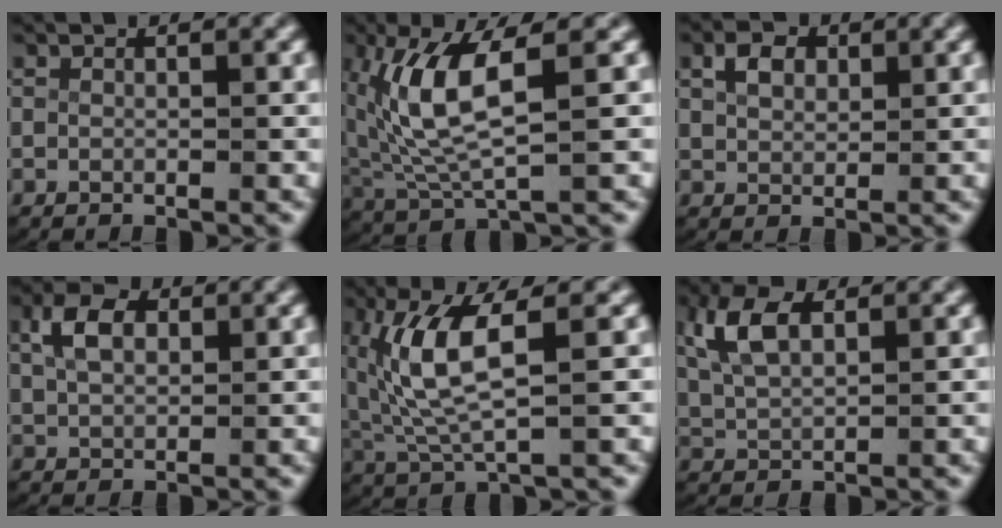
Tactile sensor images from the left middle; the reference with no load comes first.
{"total": 6.5, "force": [0.6, 2.6, 5.9], "torque": [-0.139, -0.009, 0.026]}
{"total": 2.2, "force": [1.0, 1.4, 1.3], "torque": [-0.029, -0.006, 0.026]}
{"total": 3.3, "force": [1.3, 1.9, 2.4], "torque": [-0.052, -0.003, 0.029]}
{"total": 5.8, "force": [0.6, 2.2, 5.4], "torque": [-0.127, -0.007, 0.023]}
{"total": 4.6, "force": [1.8, 2.6, 3.3], "torque": [-0.090, -0.003, 0.041]}